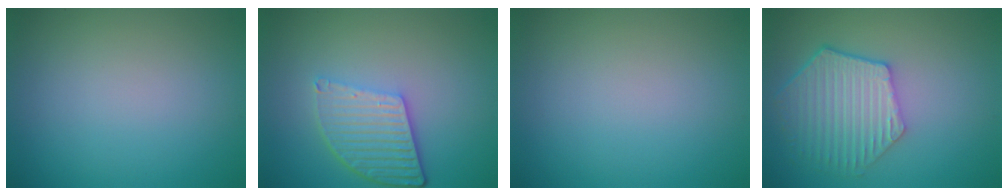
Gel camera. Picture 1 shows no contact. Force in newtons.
{"total": 5.1, "press": 3.8, "slide": 3.5}
{"total": 0.0}
{"total": 6.0, "press": 5.2, "slide": 3.0}